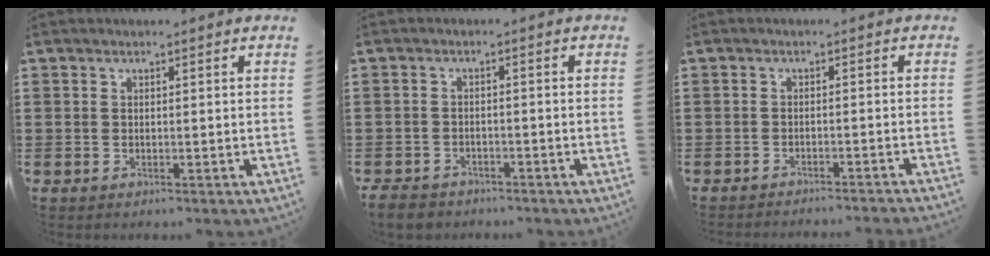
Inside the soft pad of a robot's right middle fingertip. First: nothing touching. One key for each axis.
{"total": 3.0, "fx": -2.8, "fy": 1.0, "fz": 0.4, "tx": -0.018, "ty": 0.001, "tz": -0.063}
{"total": 1.8, "fx": -1.8, "fy": -0.2, "fz": 0.1, "tx": -0.003, "ty": 0.004, "tz": -0.037}